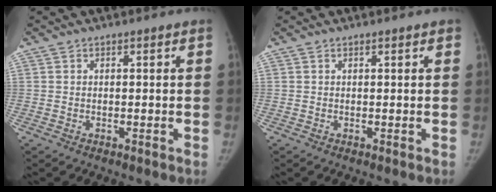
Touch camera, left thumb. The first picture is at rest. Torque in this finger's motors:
{"motor_torque": [0.13, -0.04, 0.13, -0.01, 0.00]}